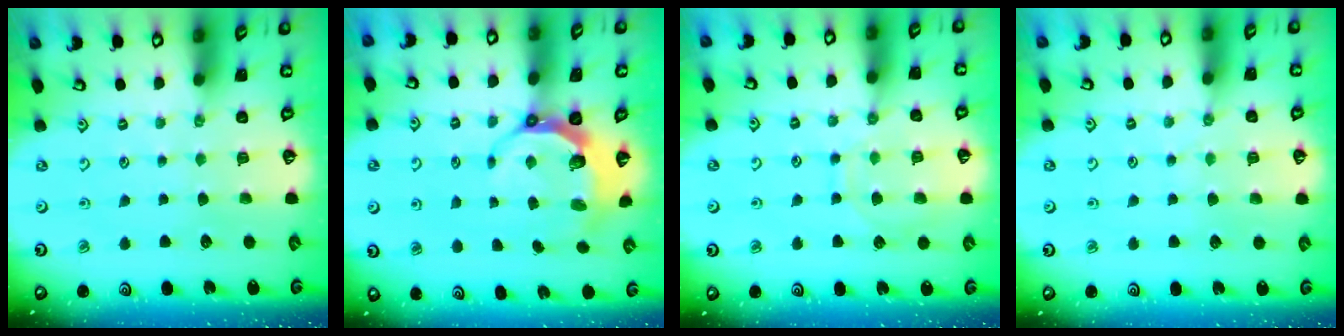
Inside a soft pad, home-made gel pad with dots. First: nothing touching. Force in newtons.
{"total": 6.4, "press": 5.1, "slide": 3.8}
{"total": 9.3, "press": 9.3, "slide": 0.8}
{"total": 2.9, "press": 2.9, "slide": 0.2}